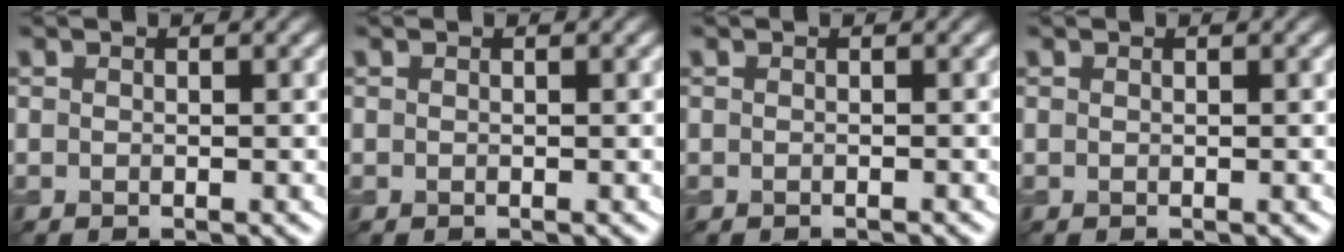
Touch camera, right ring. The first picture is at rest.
{"total": 0.0}
{"total": 0.5, "force": [-0.5, 0.0, 0.3], "torque": [-0.001, 0.001, -0.008]}
{"total": 0.0}